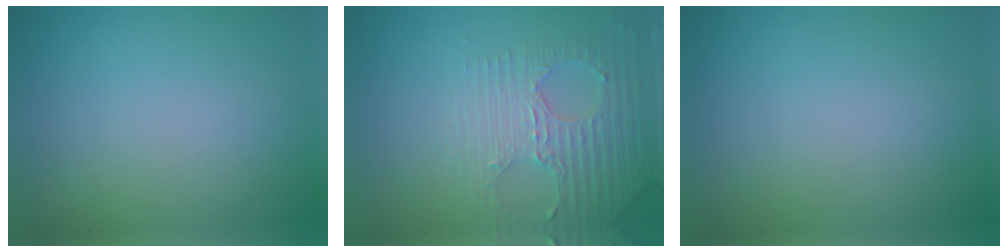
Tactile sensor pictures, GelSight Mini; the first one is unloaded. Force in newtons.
{"total": 2.8, "press": 2.7, "slide": 0.9}
{"total": 0.0}